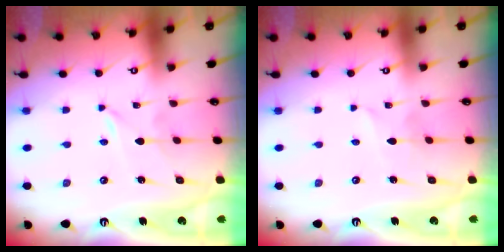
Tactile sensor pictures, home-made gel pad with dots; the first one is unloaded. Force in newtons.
{"total": 1.9, "press": 1.9, "slide": 0.2}